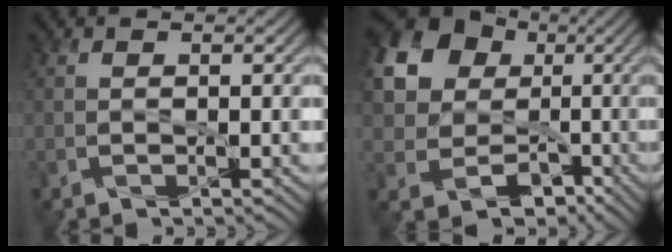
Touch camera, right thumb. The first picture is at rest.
{"total": 18.2, "force": [3.7, 16.0, 8.0], "torque": [-0.222, 0.009, 0.058]}